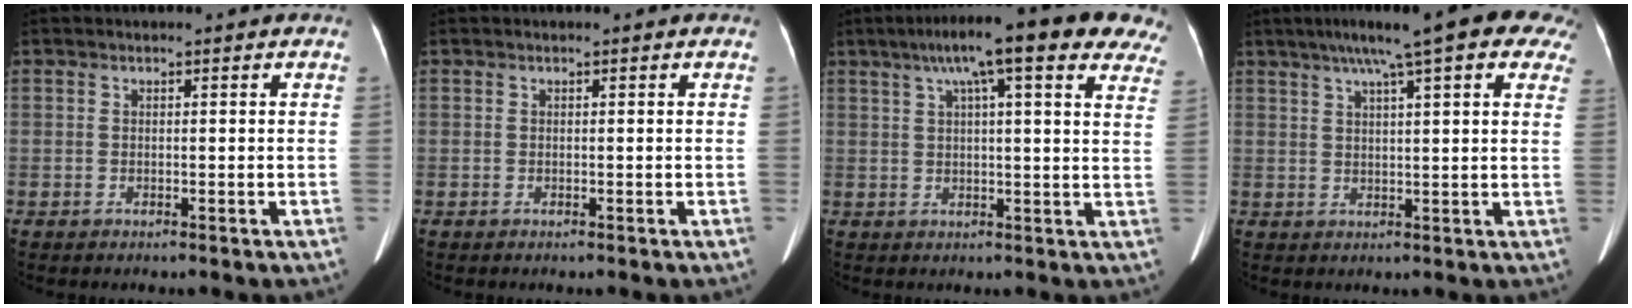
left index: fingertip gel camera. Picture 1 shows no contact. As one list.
[{"total": 0.0}, {"total": 19.0, "force": [12.6, 3.3, 13.8], "torque": [-0.206, 0.051, 0.152]}, {"total": 17.6, "force": [11.9, 3.2, 12.6], "torque": [-0.191, 0.054, 0.145]}]